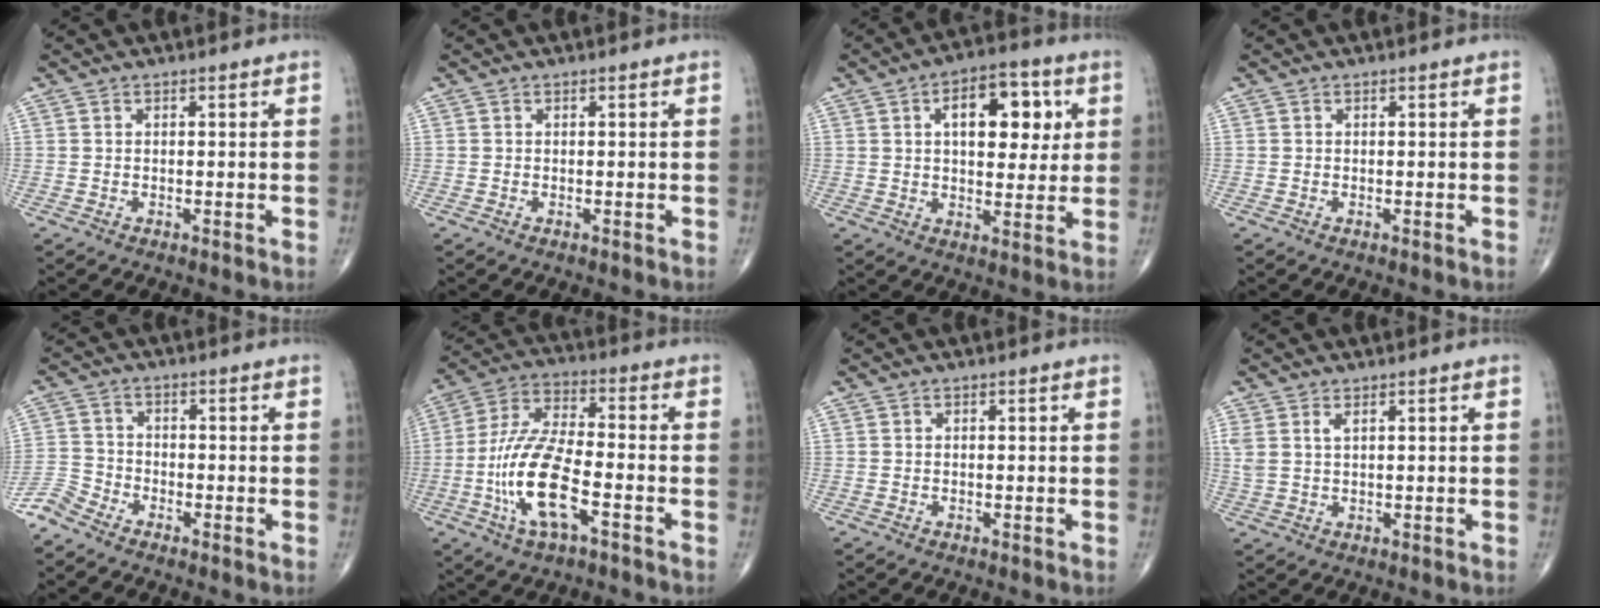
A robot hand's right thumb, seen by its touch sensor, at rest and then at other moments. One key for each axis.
{"total": 0.0}
{"total": 13.0, "fx": 3.7, "fy": 7.0, "fz": 10.4, "tx": -0.105, "ty": -0.001, "tz": 0.050}
{"total": 0.0}
{"total": 4.2, "fx": -3.9, "fy": 1.4, "fz": 0.9, "tx": -0.018, "ty": -0.001, "tz": -0.090}
{"total": 14.7, "fx": -4.8, "fy": 5.3, "fz": 12.9, "tx": -0.265, "ty": 0.027, "tz": -0.091}
{"total": 0.0}
{"total": 3.0, "fx": 1.5, "fy": 1.2, "fz": 2.3, "tx": -0.057, "ty": 0.006, "tz": 0.038}